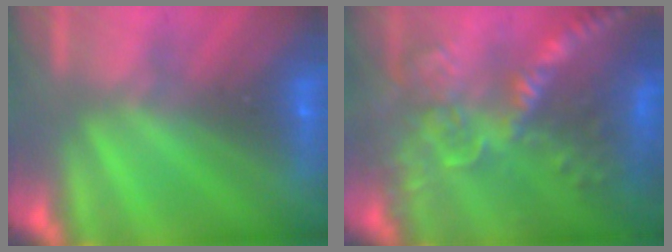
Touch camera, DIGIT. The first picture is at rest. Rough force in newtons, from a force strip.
{"total": 6.0}